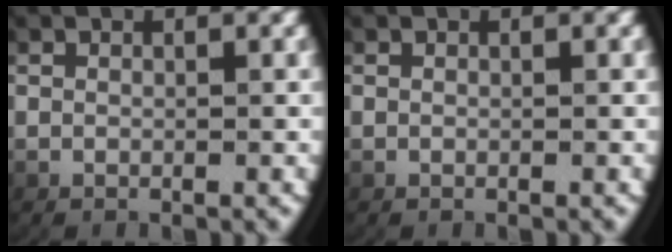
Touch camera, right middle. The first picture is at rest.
{"total": 0.0}